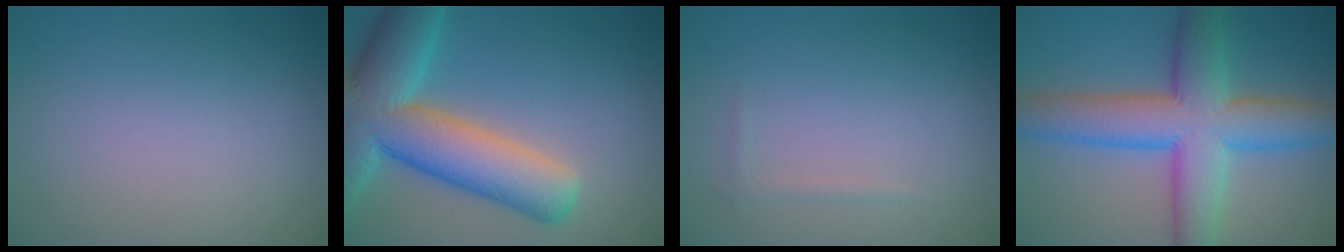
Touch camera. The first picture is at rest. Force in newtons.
{"total": 12.0, "press": 12.0, "slide": 0.8}
{"total": 0.6, "press": 0.6, "slide": 0.0}
{"total": 9.7, "press": 9.7, "slide": 0.1}